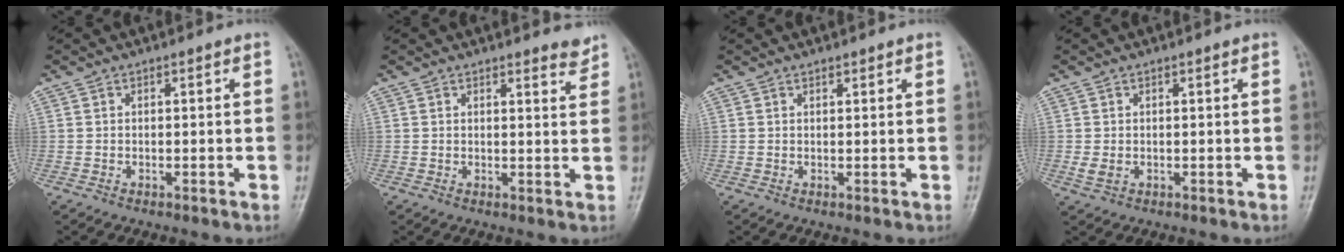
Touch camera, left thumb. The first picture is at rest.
{"total": 3.1, "force": [3.0, 0.6, 0.9], "torque": [-0.001, -0.023, 0.028]}
{"total": 0.7, "force": [0.6, 0.2, 0.2], "torque": [-0.004, -0.004, 0.009]}
{"total": 1.9, "force": [0.2, 1.2, 1.5], "torque": [-0.024, 0.000, 0.009]}